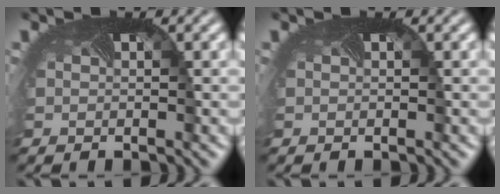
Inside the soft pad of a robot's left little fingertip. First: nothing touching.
{"total": 0.0}